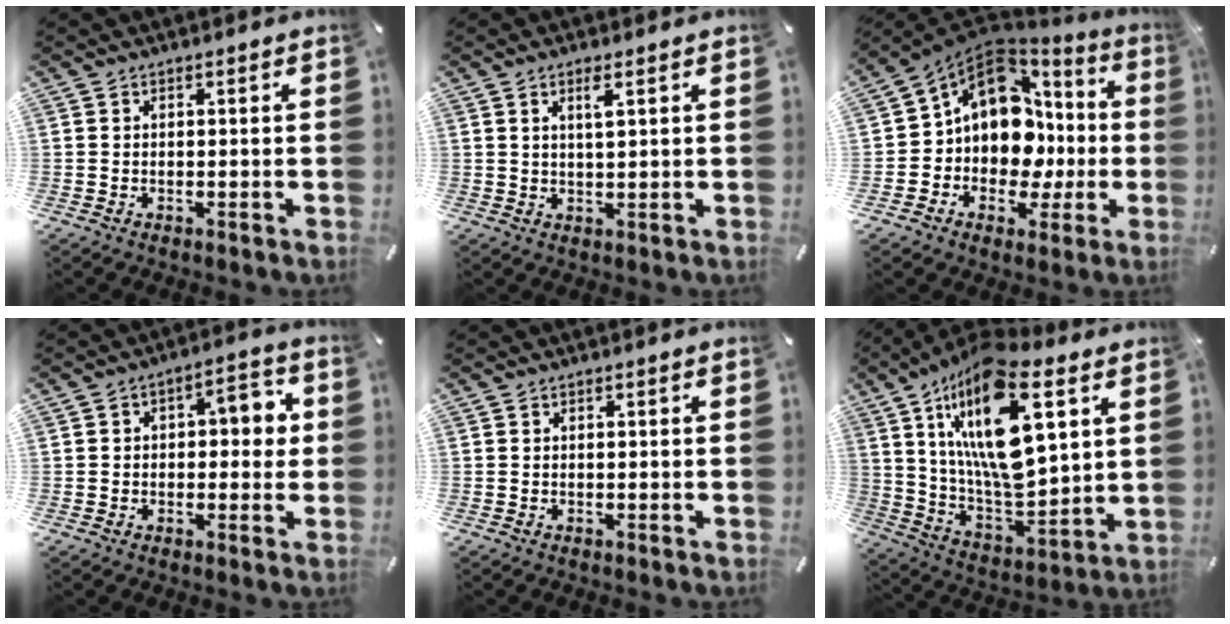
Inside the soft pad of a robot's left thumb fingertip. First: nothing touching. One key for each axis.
{"total": 3.1, "fx": 1.7, "fy": 0.6, "fz": 2.6, "tx": -0.048, "ty": -0.001, "tz": 0.026}
{"total": 14.8, "fx": 1.4, "fy": 12.5, "fz": 7.8, "tx": -0.136, "ty": -0.023, "tz": 0.031}
{"total": 6.3, "fx": 0.1, "fy": 4.3, "fz": 4.6, "tx": -0.049, "ty": 0.004, "tz": -0.010}
{"total": 0.0}
{"total": 24.2, "fx": 10.7, "fy": 10.7, "fz": 19.0, "tx": -0.374, "ty": -0.054, "tz": 0.179}